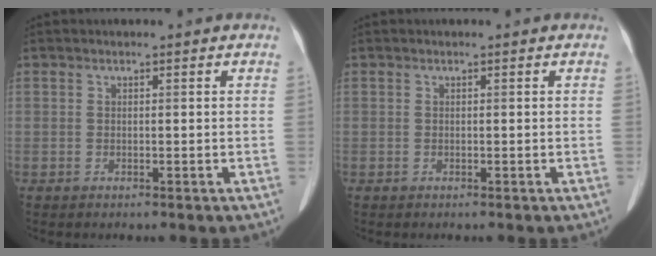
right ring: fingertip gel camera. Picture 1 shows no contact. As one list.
[{"total": 0.0}]